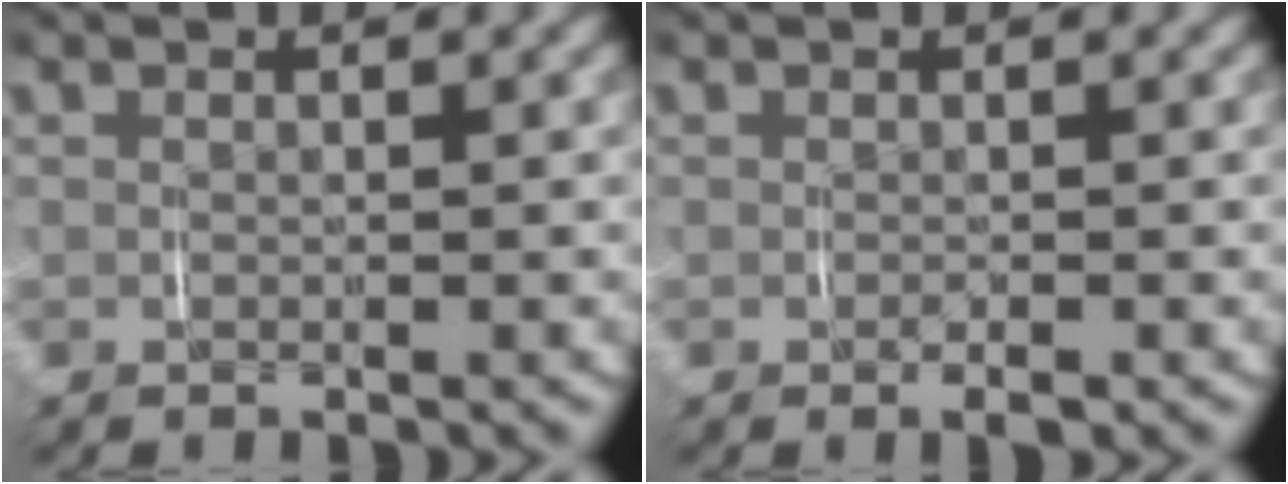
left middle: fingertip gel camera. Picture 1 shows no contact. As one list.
[{"total": 0.8, "force": [-0.4, 0.2, 0.6], "torque": [-0.012, 0.001, -0.008]}]